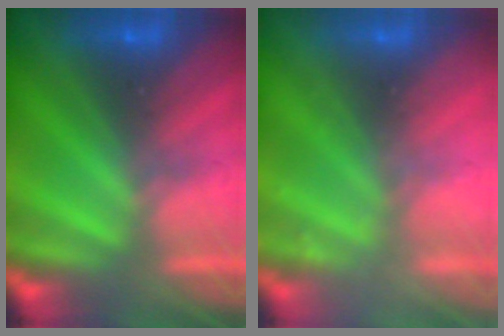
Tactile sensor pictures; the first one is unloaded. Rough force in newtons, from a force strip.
{"total": 2.3}